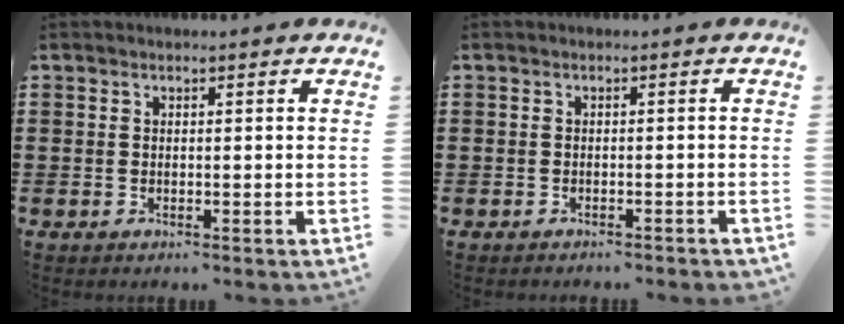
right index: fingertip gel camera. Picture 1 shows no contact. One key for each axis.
{"total": 0.8, "fx": -0.8, "fy": 0.1, "fz": 0.2, "tx": -0.006, "ty": -0.001, "tz": -0.017}